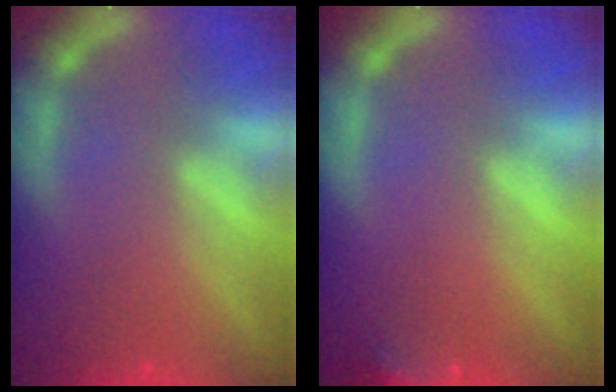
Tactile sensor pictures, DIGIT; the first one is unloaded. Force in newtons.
{"total": 3.0}